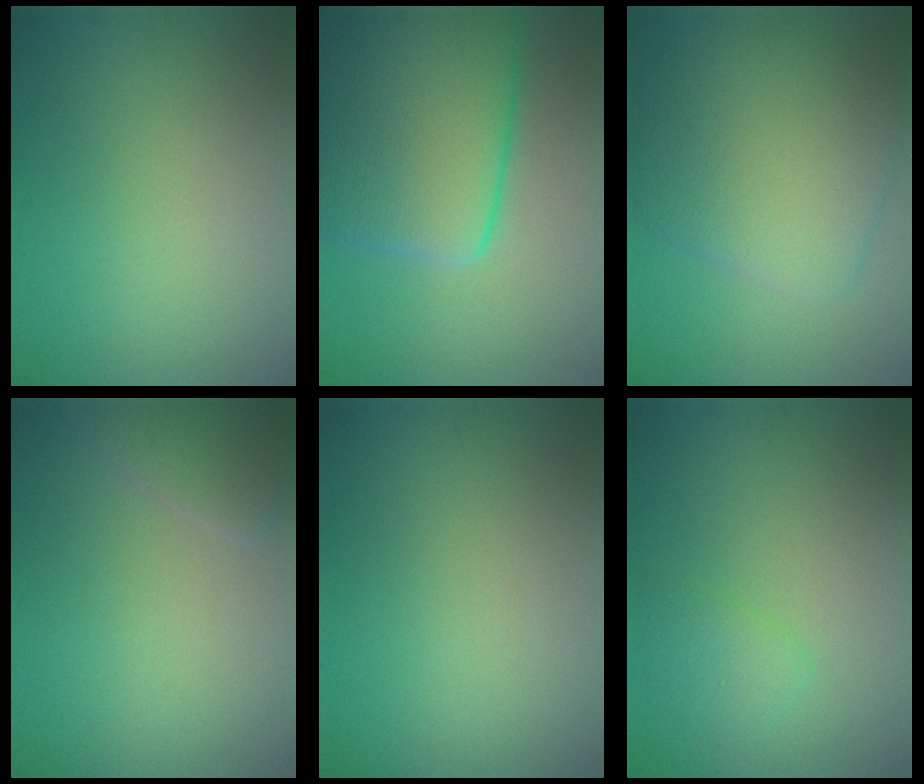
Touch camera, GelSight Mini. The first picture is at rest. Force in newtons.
{"total": 13.3, "press": 13.3, "slide": 0.6}
{"total": 8.8, "press": 8.8, "slide": 0.3}
{"total": 2.4, "press": 2.4, "slide": 0.2}
{"total": 0.0}
{"total": 1.8, "press": 1.8, "slide": 0.1}